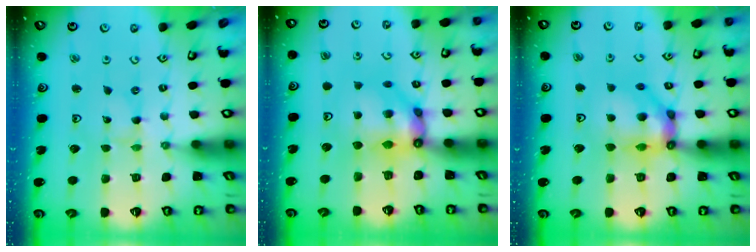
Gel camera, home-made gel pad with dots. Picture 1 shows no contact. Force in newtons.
{"total": 10.7, "press": 10.7, "slide": 1.1}
{"total": 12.9, "press": 12.8, "slide": 1.6}